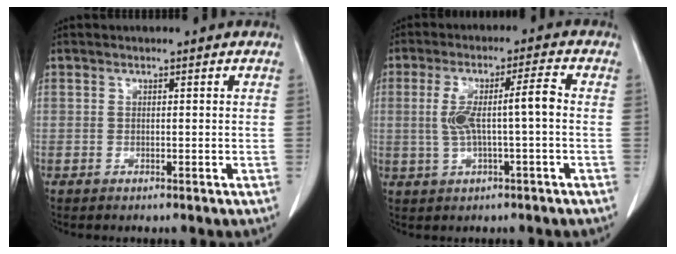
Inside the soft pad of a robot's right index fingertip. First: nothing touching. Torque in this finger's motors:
{"motor_torque": [0.29, 0.01, 0.20, 0.08]}